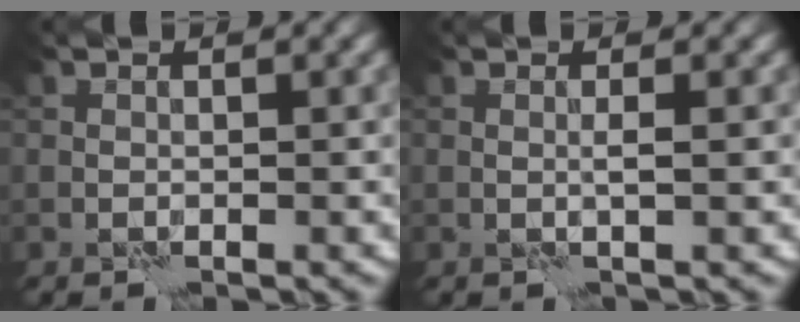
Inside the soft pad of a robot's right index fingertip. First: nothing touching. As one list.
[{"total": 1.0, "force": [0.1, 0.1, 1.0], "torque": [-0.019, 0.006, 0.000]}]